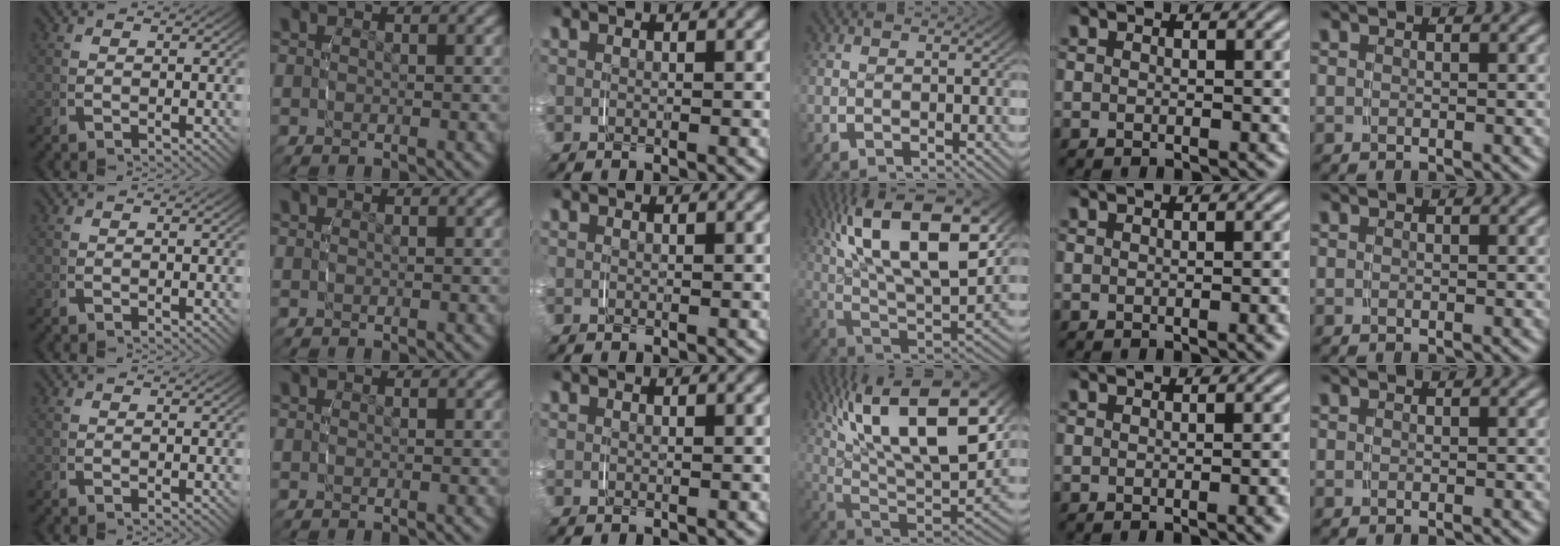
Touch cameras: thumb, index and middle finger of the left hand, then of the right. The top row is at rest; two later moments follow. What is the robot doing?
{"motion": "grasp_and_lifting", "object": "plastic wrap"}